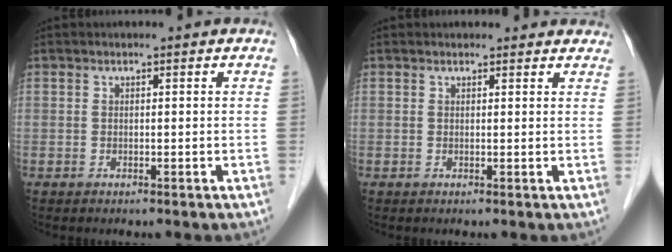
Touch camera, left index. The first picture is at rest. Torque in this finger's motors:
{"motor_torque": [0.33, -0.31, 0.00, 0.00]}